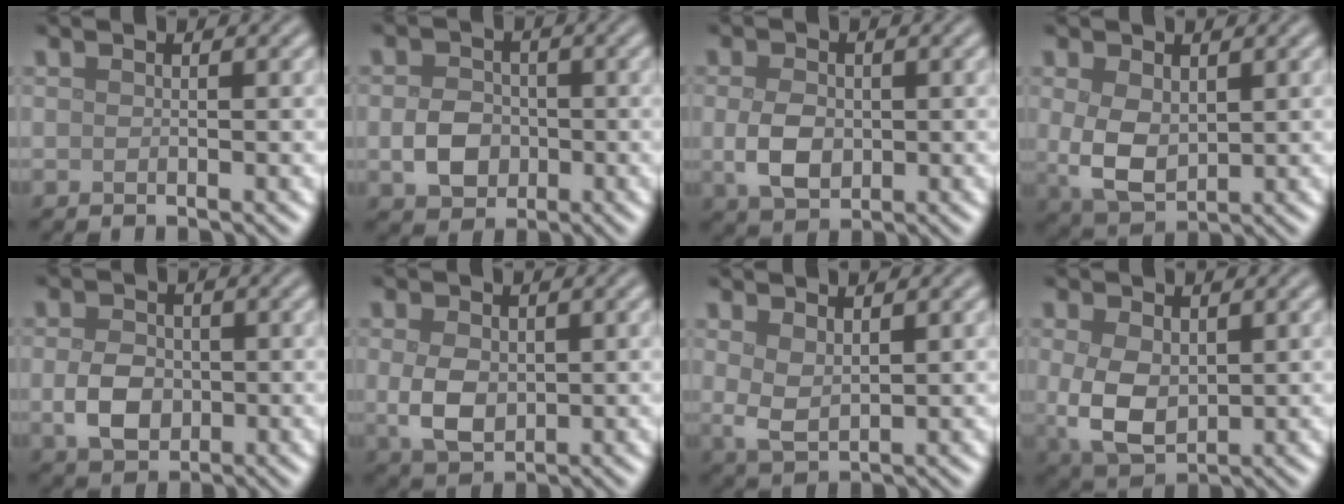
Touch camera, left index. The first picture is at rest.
{"total": 3.6, "force": [-0.6, 2.9, 2.0], "torque": [-0.038, 0.001, -0.016]}
{"total": 3.7, "force": [-0.2, 2.6, 2.6], "torque": [-0.055, -0.003, -0.003]}
{"total": 4.4, "force": [0.4, 2.8, 3.3], "torque": [-0.078, -0.003, 0.017]}
{"total": 3.8, "force": [-0.5, 2.8, 2.5], "torque": [-0.050, -0.002, -0.012]}
{"total": 3.8, "force": [0.0, 2.6, 2.7], "torque": [-0.058, -0.002, 0.003]}
{"total": 2.4, "force": [1.0, 1.1, 1.9], "torque": [-0.042, -0.003, 0.024]}
{"total": 4.9, "force": [0.2, 3.2, 3.7], "torque": [-0.089, -0.007, 0.013]}